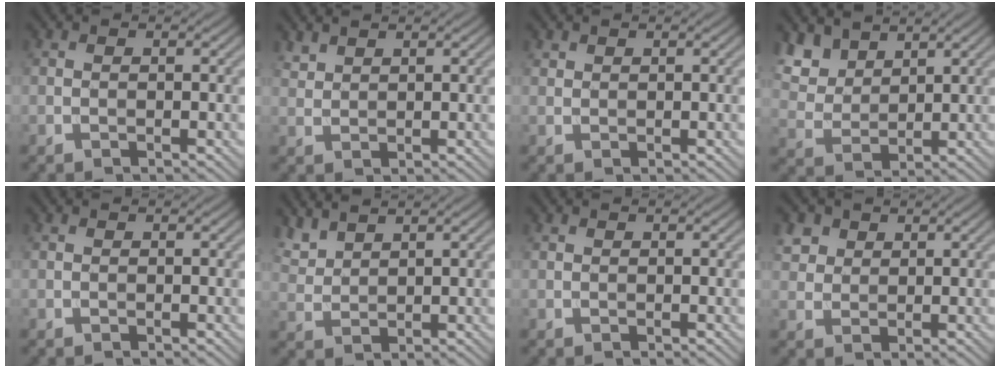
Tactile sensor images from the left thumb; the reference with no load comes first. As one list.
[{"total": 1.8, "force": [1.7, 0.6, 0.6], "torque": [-0.018, 0.002, 0.041]}, {"total": 0.9, "force": [0.7, 0.4, 0.2], "torque": [-0.007, -0.001, 0.019]}, {"total": 6.1, "force": [4.6, 3.0, 2.5], "torque": [-0.075, -0.009, 0.107]}, {"total": 0.0}, {"total": 3.4, "force": [3.0, 0.8, 1.3], "torque": [-0.038, 0.004, 0.071]}, {"total": 0.0}, {"total": 3.3, "force": [1.9, 2.5, 1.1], "torque": [-0.038, -0.003, 0.047]}]